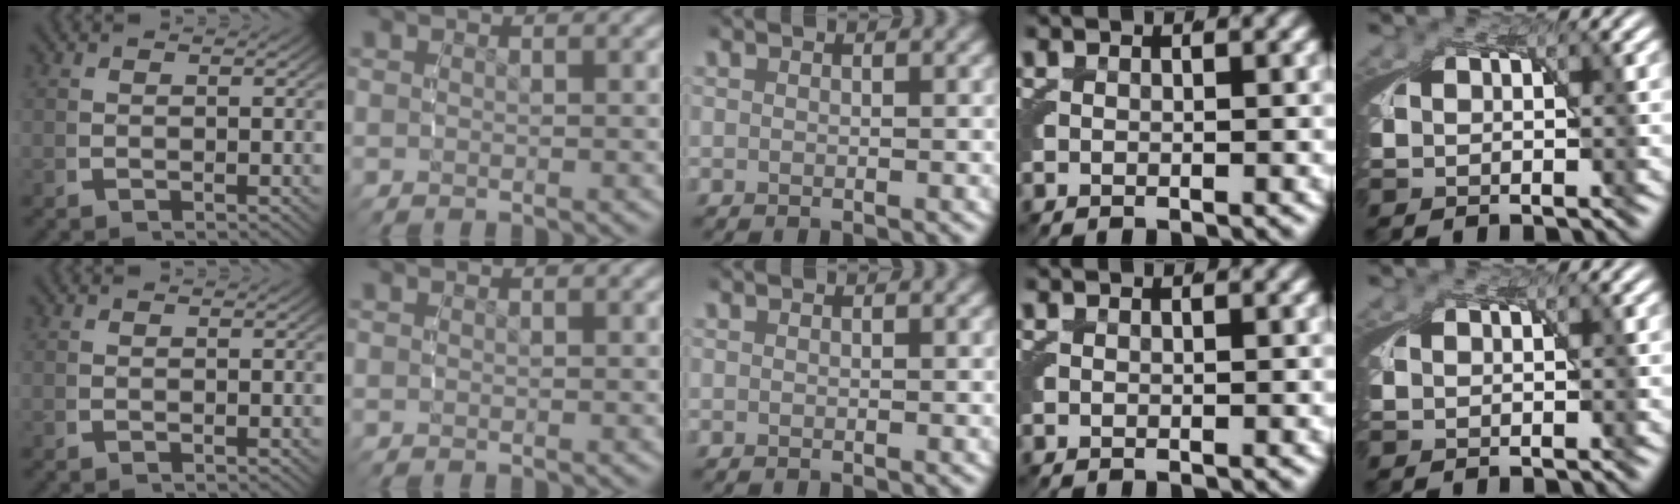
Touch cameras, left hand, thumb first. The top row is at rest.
{}